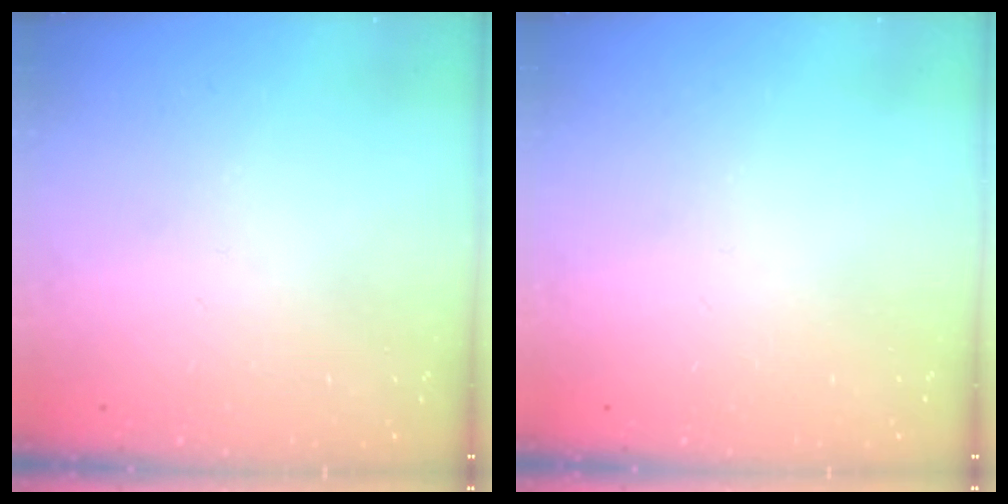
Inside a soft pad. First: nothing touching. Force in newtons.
{"total": 0.0}